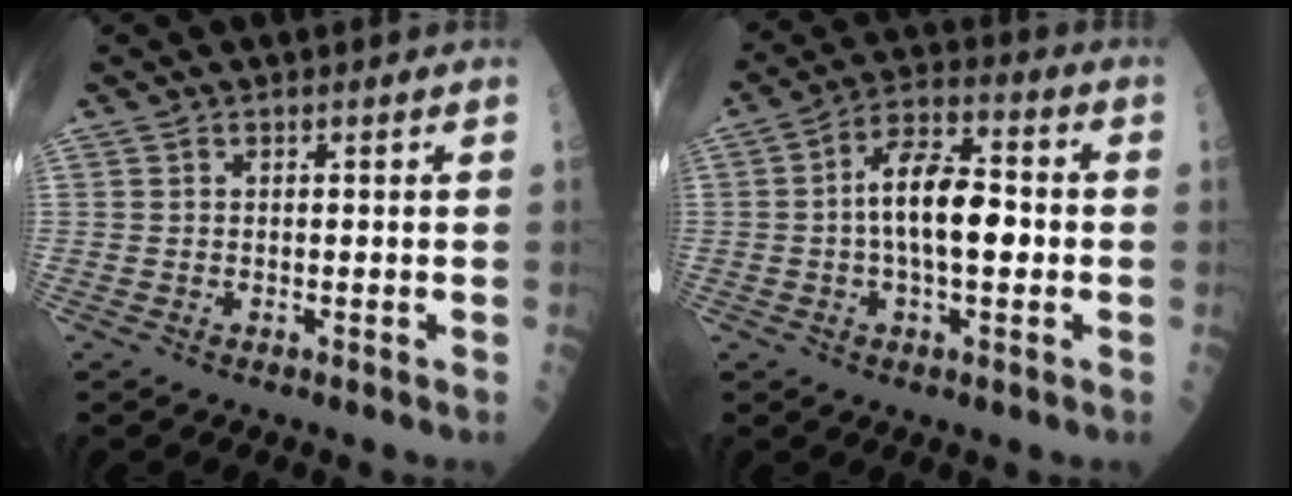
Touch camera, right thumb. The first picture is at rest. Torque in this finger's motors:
{"motor_torque": [0.24, 0.27, 0.21, -0.17, 0.09]}